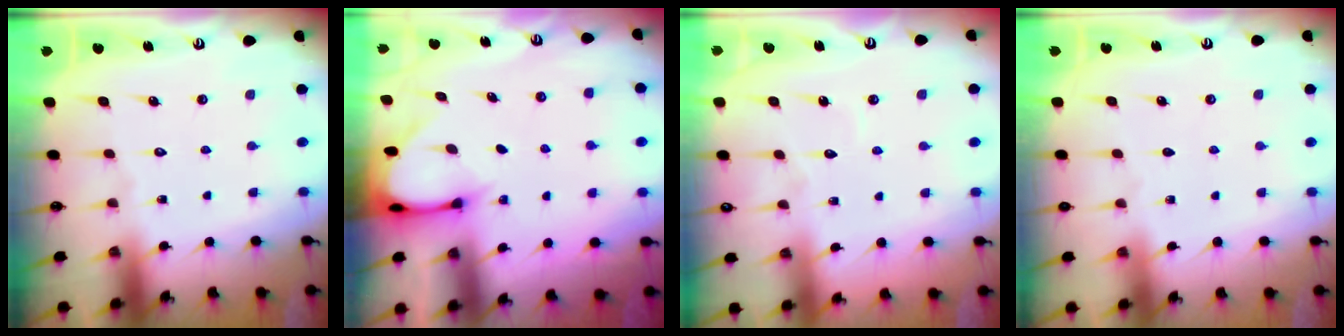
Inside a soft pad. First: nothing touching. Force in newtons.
{"total": 2.8, "press": 2.8, "slide": 0.3}
{"total": 2.5, "press": 2.5, "slide": 0.3}
{"total": 0.5, "press": 0.2, "slide": 0.5}